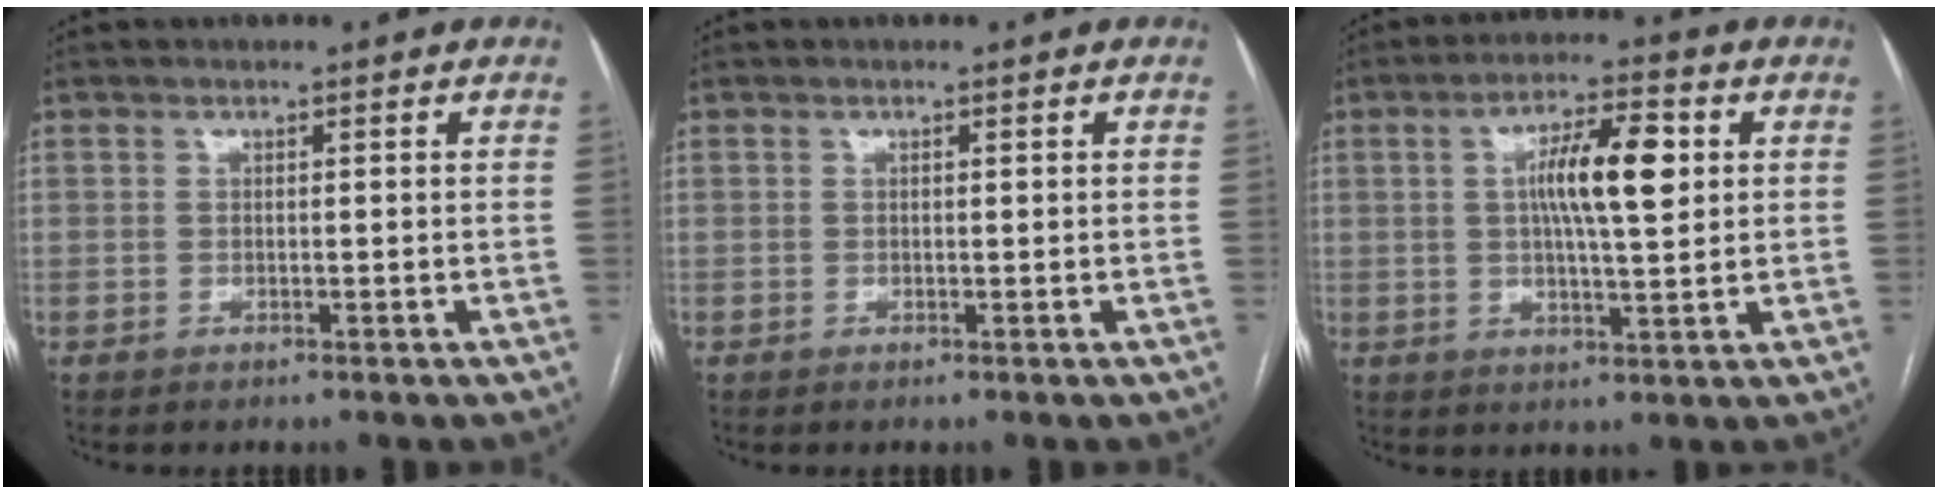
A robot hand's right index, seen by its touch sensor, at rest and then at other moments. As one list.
[{"total": 0.0}, {"total": 9.6, "force": [2.0, 1.9, 9.1], "torque": [-0.162, 0.012, 0.033]}]